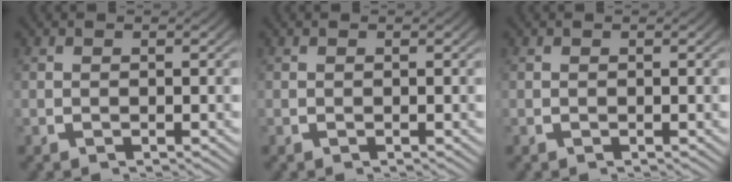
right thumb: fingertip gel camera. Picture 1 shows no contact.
{"total": 0.0}
{"total": 0.0}